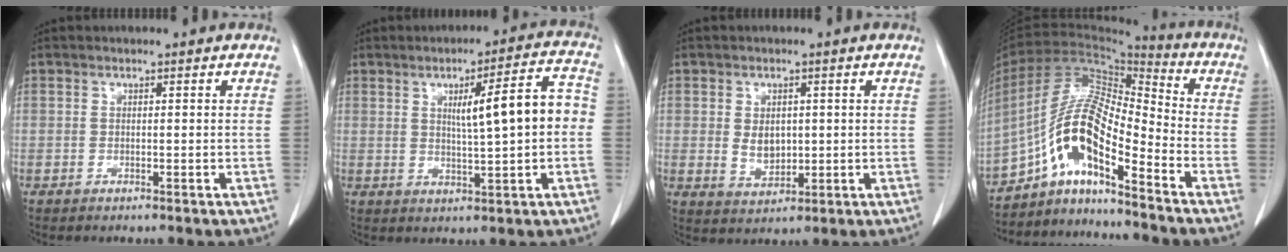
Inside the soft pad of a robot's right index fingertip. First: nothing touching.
{"total": 9.6, "force": [0.6, 1.1, 9.5], "torque": [-0.136, 0.023, 0.013]}
{"total": 4.2, "force": [0.4, 2.8, 3.1], "torque": [-0.056, 0.000, 0.019]}
{"total": 13.2, "force": [-7.5, 2.4, 10.6], "torque": [-0.204, 0.023, -0.135]}